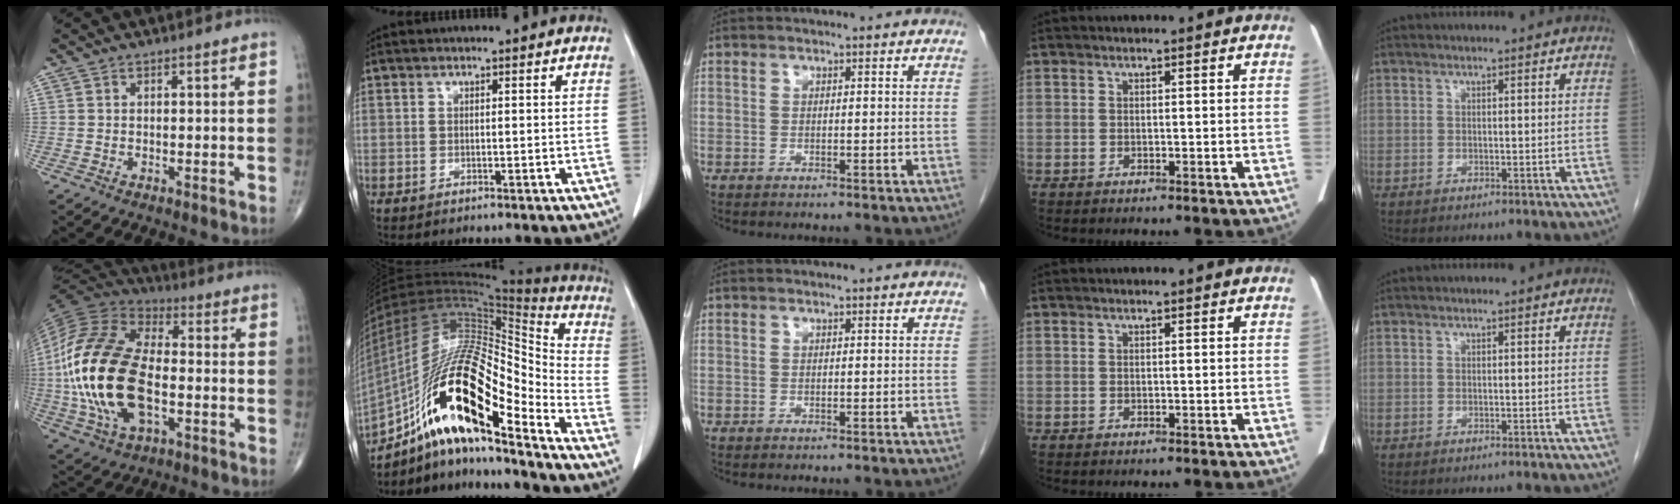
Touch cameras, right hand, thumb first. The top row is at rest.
{"thumb": {"total": 25.4, "force": [-3.5, 13.8, 21.1], "torque": [-0.442, 0.006, -0.063]}, "index": {"total": 24.8, "force": [-13.6, 5.5, 20.0], "torque": [-0.382, -0.002, -0.240]}}